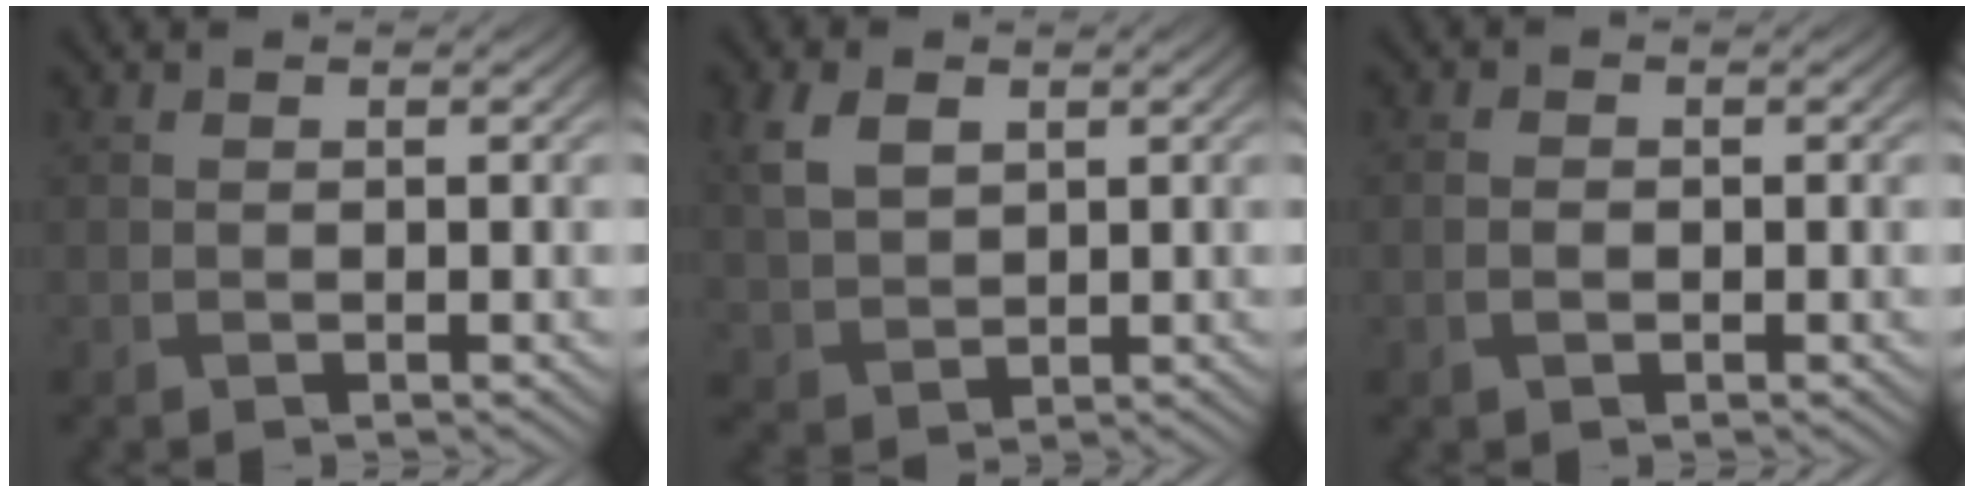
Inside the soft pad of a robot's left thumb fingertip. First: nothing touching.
{"total": 5.0, "force": [1.8, 3.5, 3.1], "torque": [-0.083, 0.004, 0.038]}
{"total": 1.3, "force": [-0.5, 0.9, 0.9], "torque": [-0.022, 0.000, -0.008]}